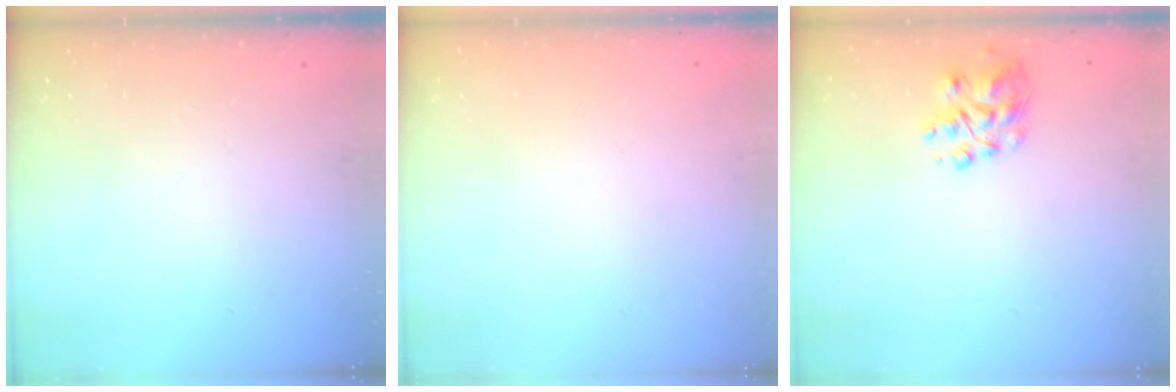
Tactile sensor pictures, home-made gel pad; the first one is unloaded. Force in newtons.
{"total": 1.7, "press": 1.7, "slide": 0.2}
{"total": 6.4, "press": 6.3, "slide": 0.8}